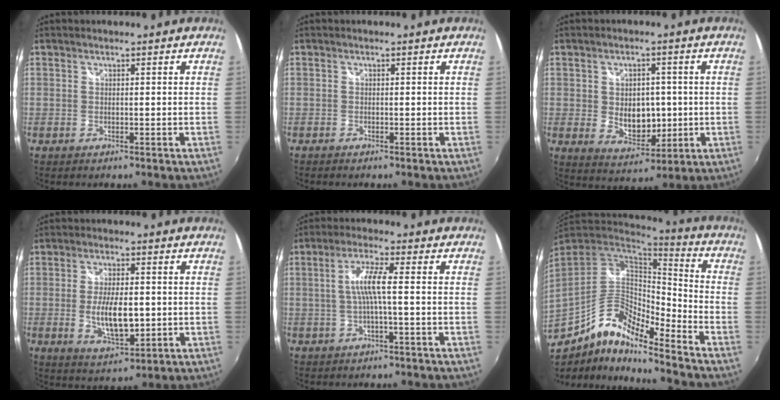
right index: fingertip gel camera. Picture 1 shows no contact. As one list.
[{"total": 0.6, "force": [-0.6, 0.2, 0.2], "torque": [-0.006, -0.003, -0.013]}, {"total": 8.5, "force": [-0.4, 6.2, 5.9], "torque": [-0.104, -0.001, 0.008]}, {"total": 9.1, "force": [-0.9, 3.7, 8.2], "torque": [-0.156, -0.008, -0.010]}, {"total": 5.3, "force": [-0.5, -0.2, 5.2], "torque": [-0.107, 0.004, -0.007]}, {"total": 13.3, "force": [-8.3, 4.0, 9.6], "torque": [-0.177, -0.003, -0.163]}]